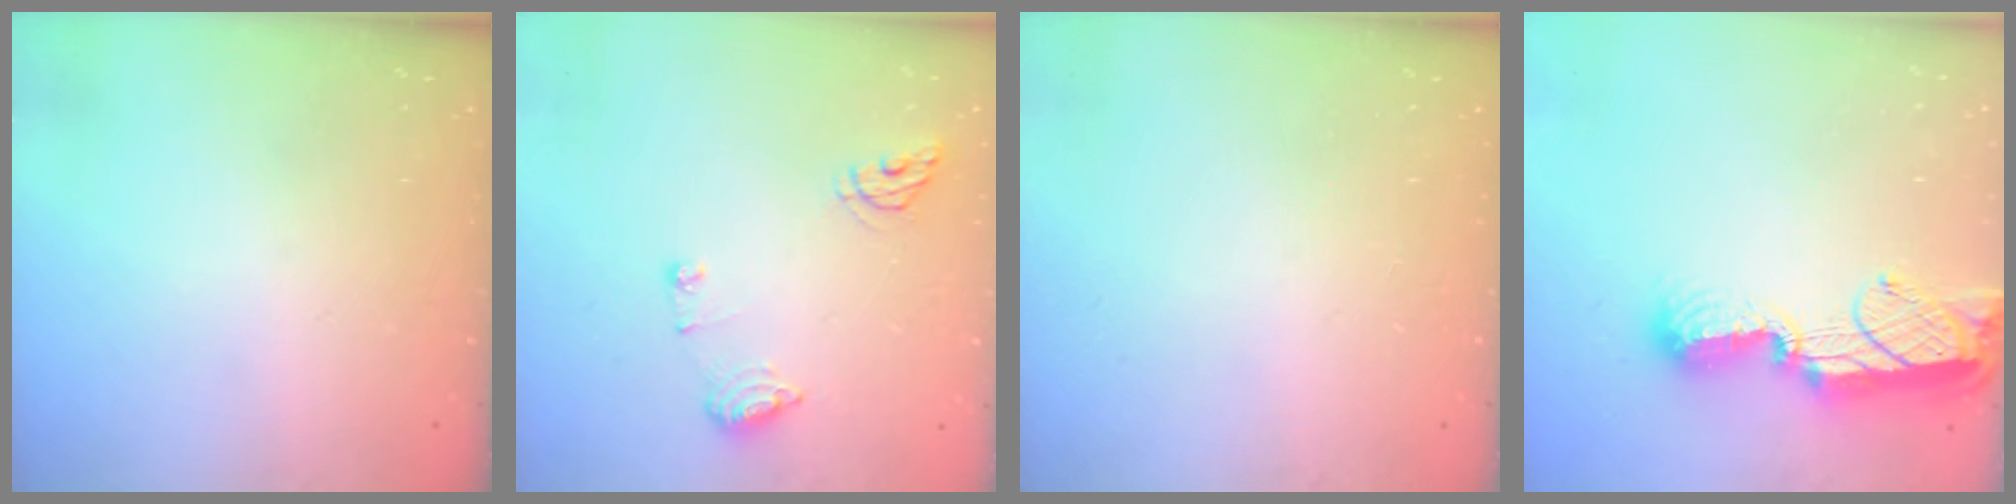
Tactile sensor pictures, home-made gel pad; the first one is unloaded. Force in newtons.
{"total": 8.9, "press": 8.8, "slide": 1.1}
{"total": 0.0}
{"total": 12.4, "press": 12.3, "slide": 1.2}